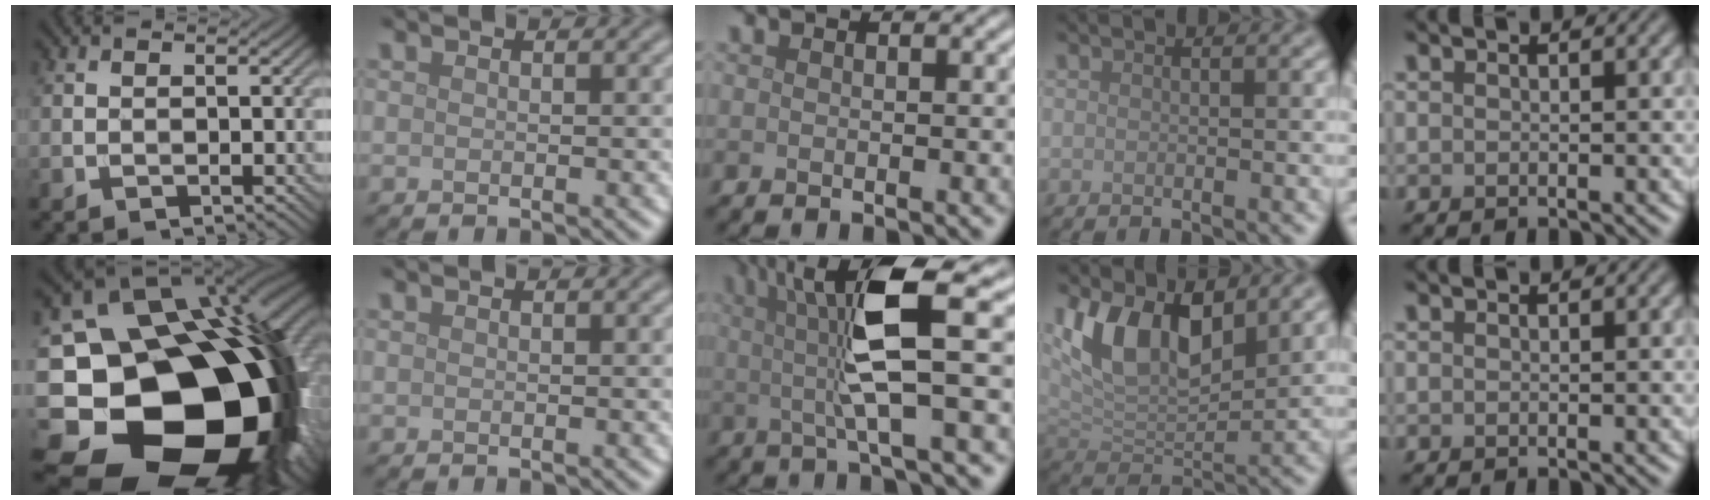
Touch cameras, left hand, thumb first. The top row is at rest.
{"thumb": {"total": 23.8, "force": [-6.6, 17.9, 14.2], "torque": [-0.281, -0.032, -0.103]}, "middle": {"total": 8.8, "force": [1.8, 1.8, 8.4], "torque": [-0.133, 0.004, 0.028]}, "ring": {"total": 7.9, "force": [3.4, 4.1, 5.8], "torque": [-0.107, -0.007, 0.059]}}